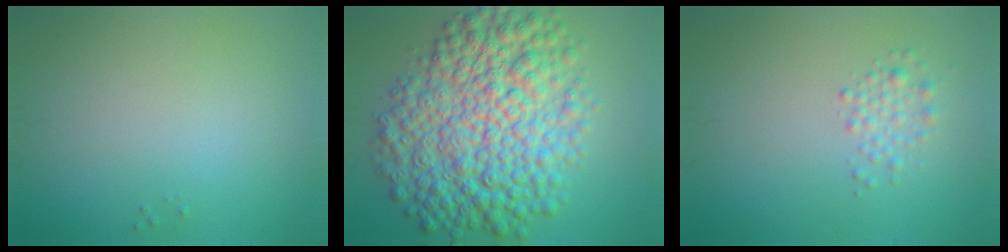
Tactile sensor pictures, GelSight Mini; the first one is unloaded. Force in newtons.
{"total": 11.8, "press": 11.8, "slide": 0.0}
{"total": 1.6, "press": 1.6, "slide": 0.1}